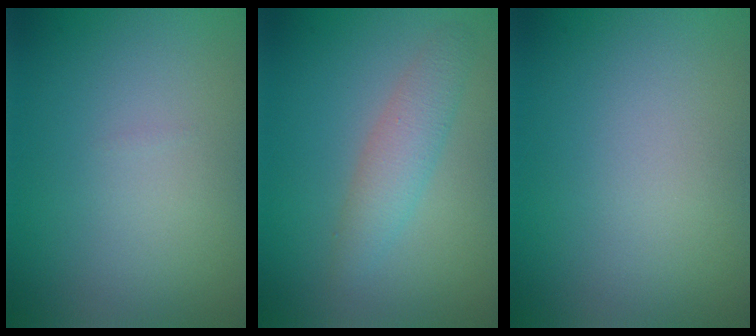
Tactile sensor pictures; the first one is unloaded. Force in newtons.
{"total": 2.6, "press": 2.6, "slide": 0.1}
{"total": 0.0}